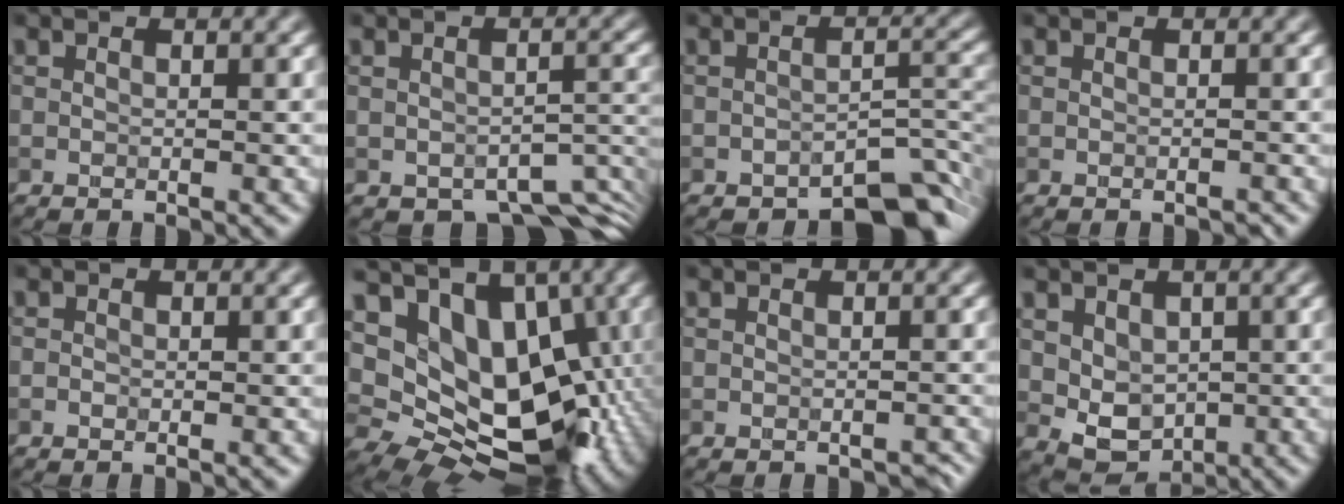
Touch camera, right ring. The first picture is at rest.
{"total": 5.9, "force": [-4.0, 2.7, 3.3], "torque": [-0.024, -0.018, -0.050]}
{"total": 5.9, "force": [-4.7, 1.8, 3.0], "torque": [-0.029, 0.002, -0.069]}
{"total": 0.8, "force": [-0.8, 0.1, 0.2], "torque": [0.003, 0.003, -0.008]}
{"total": 0.0}
{"total": 12.5, "force": [2.3, 8.7, 8.7], "torque": [-0.114, -0.018, 0.046]}
{"total": 1.6, "force": [-1.4, 0.5, 0.5], "torque": [-0.006, 0.008, -0.013]}
{"total": 5.3, "force": [0.3, 3.9, 3.5], "torque": [-0.066, -0.009, 0.011]}